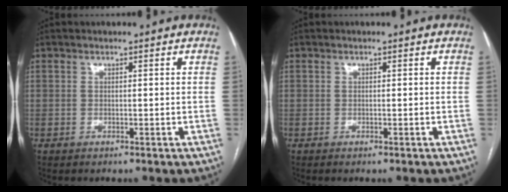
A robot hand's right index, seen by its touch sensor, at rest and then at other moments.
{"total": 0.0}